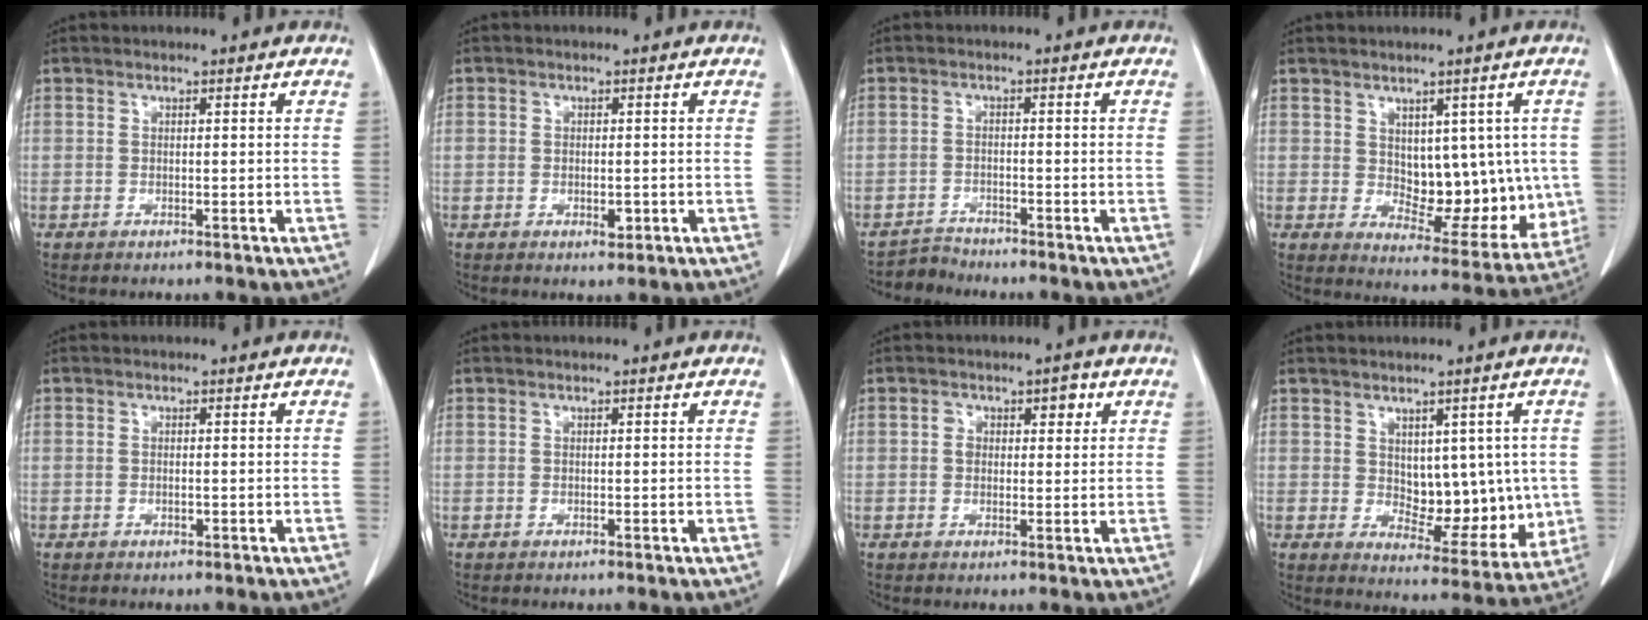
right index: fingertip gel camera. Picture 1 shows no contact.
{"total": 2.5, "force": [-0.5, 1.6, 1.9], "torque": [-0.024, 0.000, -0.004]}
{"total": 2.4, "force": [-2.2, 0.2, -0.9], "torque": [0.023, -0.008, -0.041]}
{"total": 11.9, "force": [1.2, 6.6, 9.9], "torque": [-0.115, 0.001, 0.039]}
{"total": 0.6, "force": [-0.1, 0.3, 0.5], "torque": [-0.013, -0.002, -0.001]}
{"total": 0.0}
{"total": 3.6, "force": [1.2, 2.4, 2.4], "torque": [-0.034, 0.013, 0.018]}
{"total": 9.9, "force": [1.0, 5.8, 8.0], "torque": [-0.090, 0.000, 0.033]}